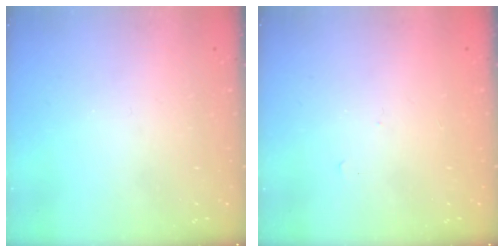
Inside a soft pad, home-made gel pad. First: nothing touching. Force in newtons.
{"total": 3.6, "press": 3.6, "slide": 0.4}